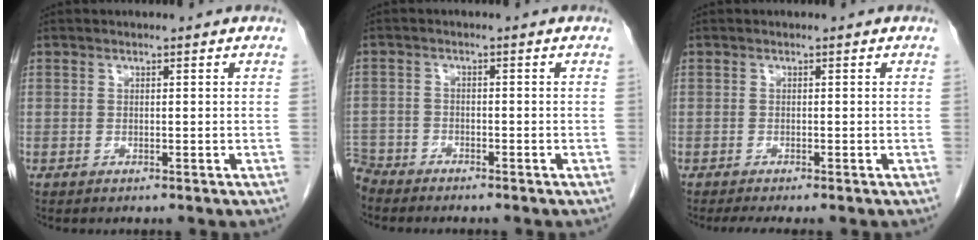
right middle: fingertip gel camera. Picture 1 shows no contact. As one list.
[{"total": 5.0, "force": [-4.7, 1.7, 0.1], "torque": [-0.004, -0.008, -0.092]}, {"total": 2.6, "force": [-2.1, -0.1, 1.5], "torque": [-0.025, -0.008, -0.031]}]